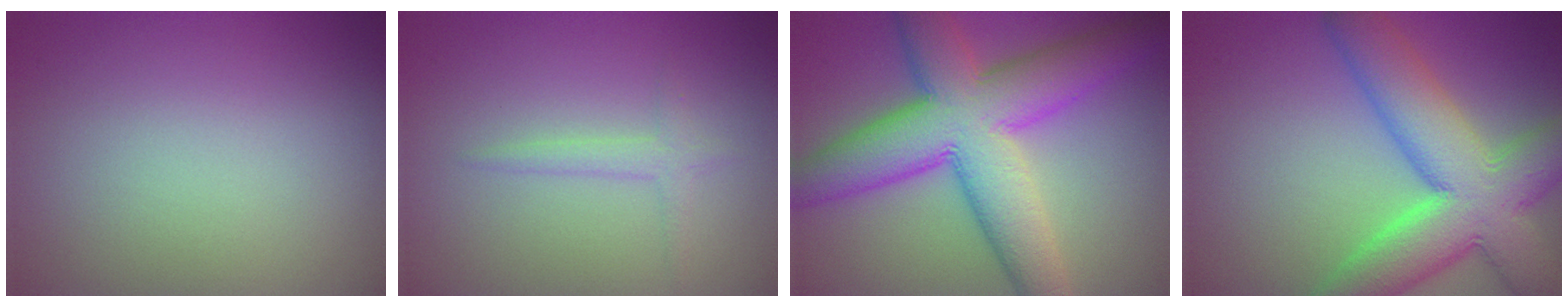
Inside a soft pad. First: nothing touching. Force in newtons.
{"total": 1.4, "press": 1.4, "slide": 0.1}
{"total": 11.3, "press": 11.3, "slide": 0.2}
{"total": 9.4, "press": 9.4, "slide": 0.7}